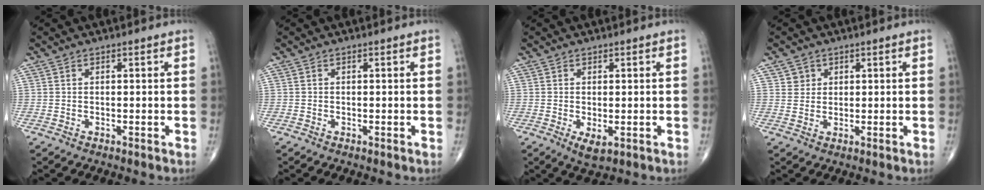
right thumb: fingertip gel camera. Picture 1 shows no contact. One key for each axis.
{"total": 0.0}
{"total": 3.2, "fx": -0.8, "fy": 1.4, "fz": 2.8, "tx": -0.049, "ty": -0.010, "tz": -0.009}
{"total": 2.5, "fx": 1.2, "fy": 2.2, "fz": 0.1, "tx": 0.018, "ty": -0.005, "tz": 0.013}